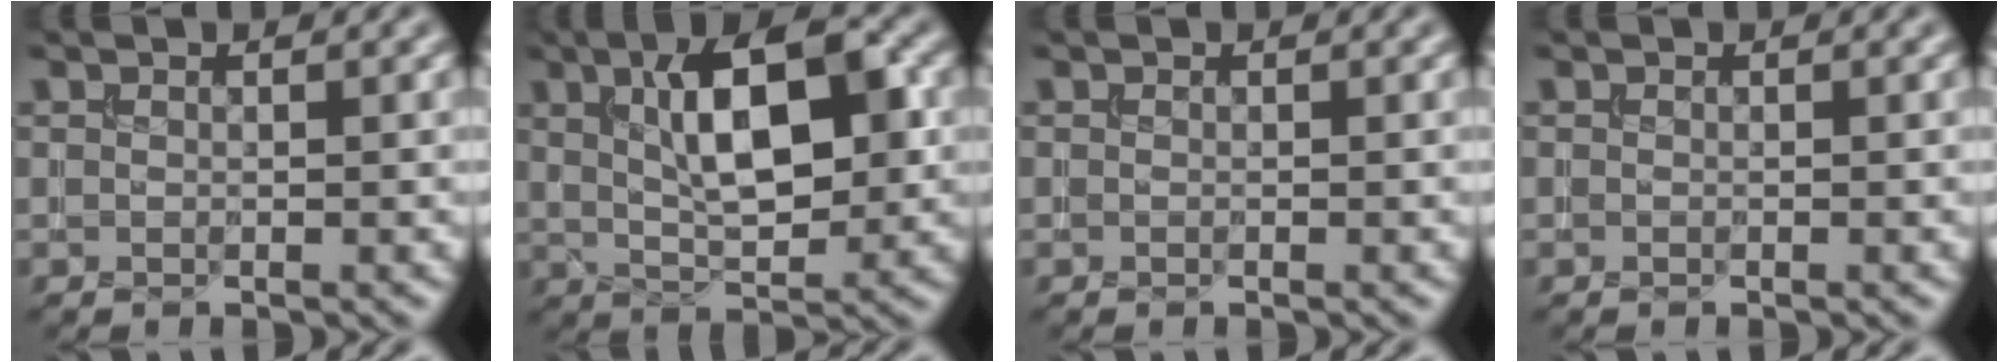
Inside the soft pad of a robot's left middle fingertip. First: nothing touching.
{"total": 8.9, "force": [2.2, 3.5, 7.9], "torque": [-0.122, 0.011, 0.032]}
{"total": 0.0}
{"total": 0.0}